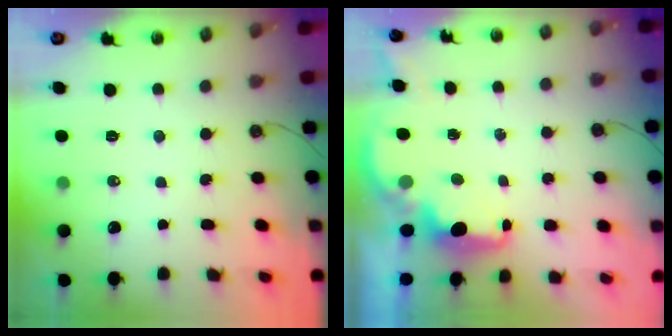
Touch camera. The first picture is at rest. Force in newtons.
{"total": 2.3, "press": 2.1, "slide": 0.8}